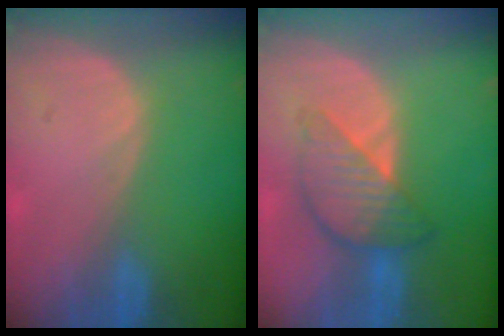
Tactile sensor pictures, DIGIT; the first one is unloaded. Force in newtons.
{"total": 6.2, "press": 6.2, "slide": 0.4}